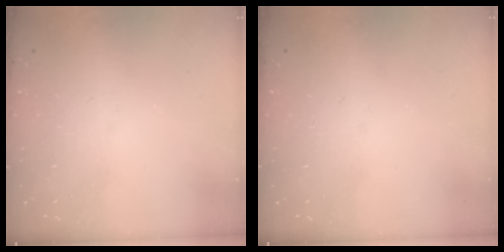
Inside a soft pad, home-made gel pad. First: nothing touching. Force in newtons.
{"total": 0.0}